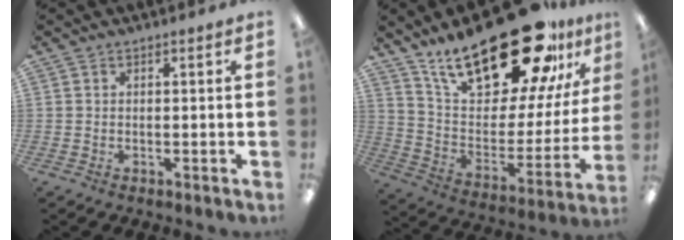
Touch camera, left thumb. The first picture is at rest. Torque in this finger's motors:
{"motor_torque": [1.80, 1.93, 1.40, -1.37, 0.15]}